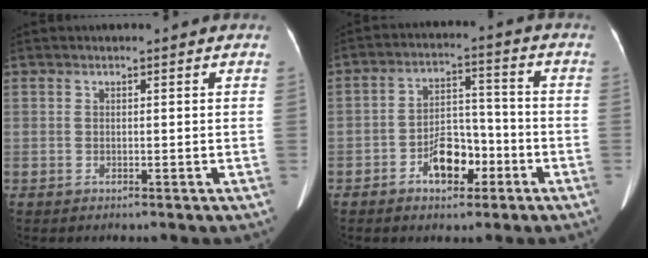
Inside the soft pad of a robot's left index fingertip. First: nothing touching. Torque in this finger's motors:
{"motor_torque": [0.49, 0.49, 0.14, 0.08]}